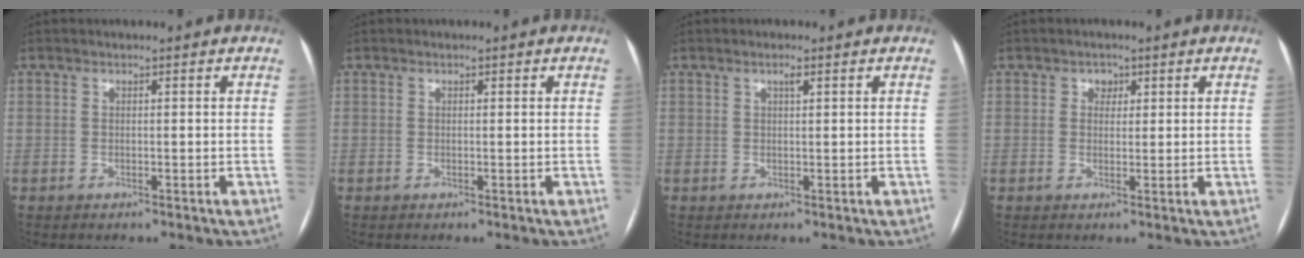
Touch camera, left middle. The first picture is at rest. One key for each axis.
{"total": 0.0}
{"total": 1.1, "fx": 0.6, "fy": 0.2, "fz": 0.9, "tx": -0.018, "ty": 0.003, "tz": 0.010}
{"total": 1.8, "fx": 0.8, "fy": 1.4, "fz": 0.7, "tx": -0.006, "ty": 0.003, "tz": 0.008}